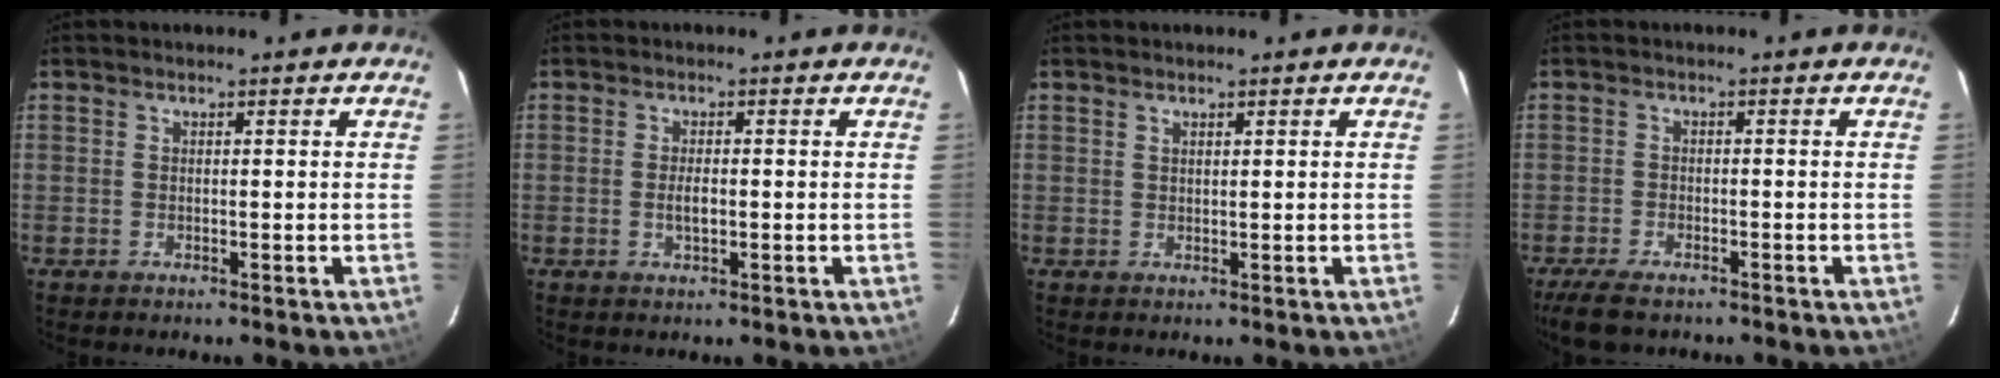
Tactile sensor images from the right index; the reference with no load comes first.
{"total": 2.3, "force": [-0.4, 0.9, 2.1], "torque": [-0.039, -0.003, -0.006]}
{"total": 0.7, "force": [0.6, 0.2, 0.2], "torque": [-0.005, 0.001, 0.011]}
{"total": 6.1, "force": [-4.8, 2.1, 3.1], "torque": [-0.083, -0.015, -0.089]}